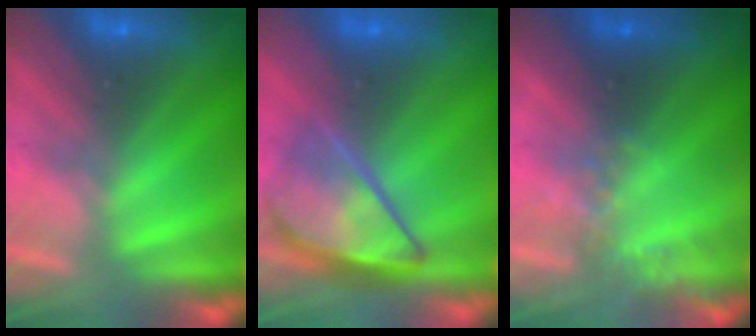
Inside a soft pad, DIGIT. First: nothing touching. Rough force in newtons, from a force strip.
{"total": 3.7}
{"total": 2.4}